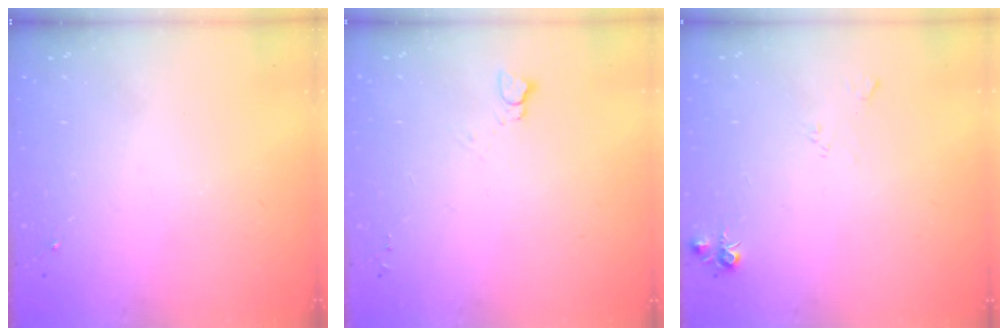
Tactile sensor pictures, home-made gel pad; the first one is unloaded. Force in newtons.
{"total": 2.5, "press": 2.5, "slide": 0.1}
{"total": 6.2, "press": 6.2, "slide": 0.7}